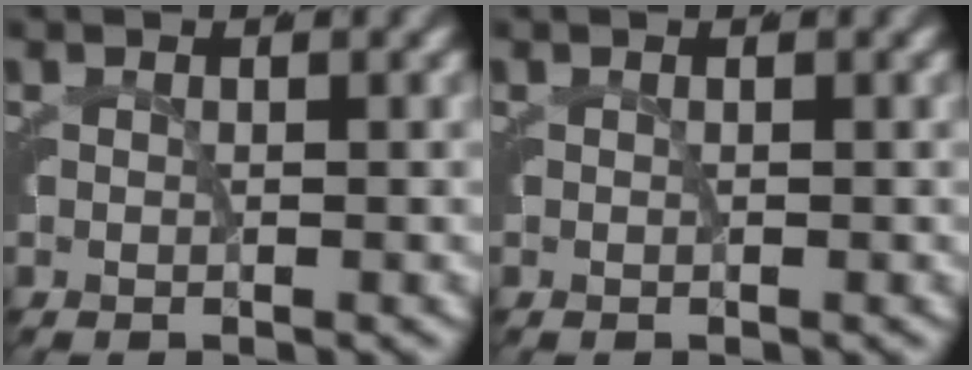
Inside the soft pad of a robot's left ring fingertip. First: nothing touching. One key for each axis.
{"total": 0.0}